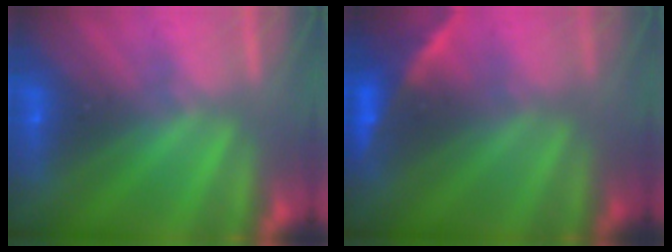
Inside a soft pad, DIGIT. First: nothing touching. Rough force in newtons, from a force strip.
{"total": 2.1}